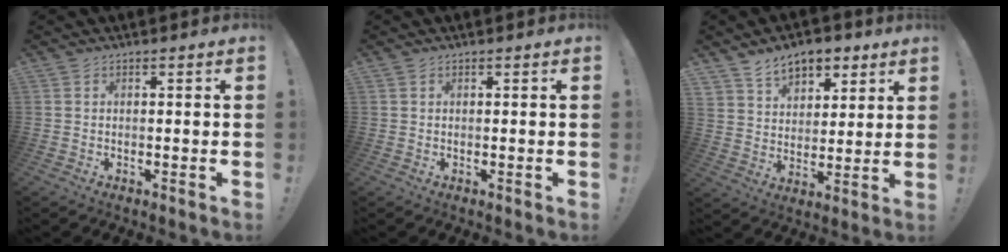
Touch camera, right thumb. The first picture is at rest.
{"total": 0.0}
{"total": 10.1, "force": [7.1, 6.5, 3.1], "torque": [-0.043, -0.047, 0.136]}